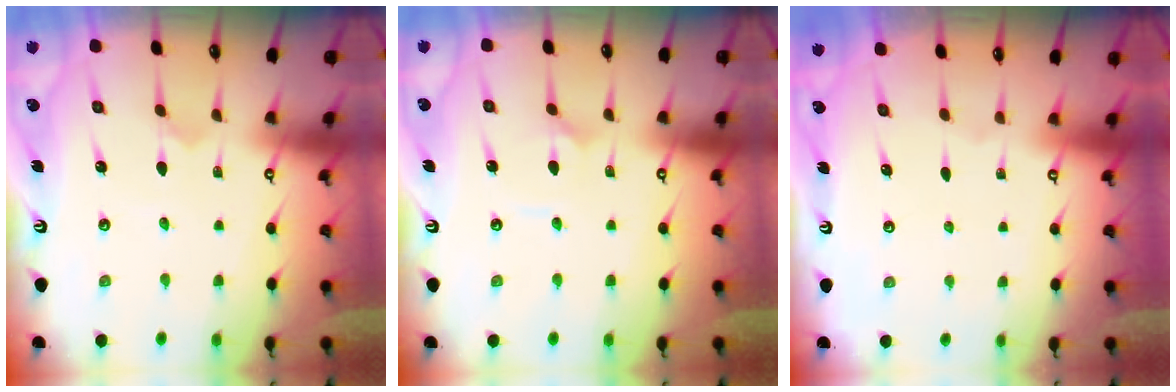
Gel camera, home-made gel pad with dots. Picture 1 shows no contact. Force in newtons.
{"total": 1.8, "press": 1.7, "slide": 0.5}
{"total": 0.0}